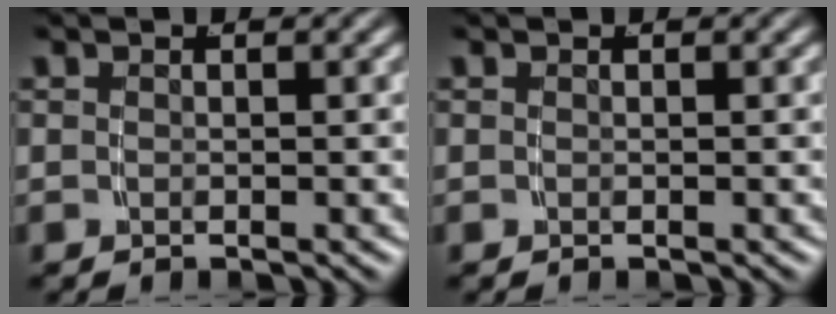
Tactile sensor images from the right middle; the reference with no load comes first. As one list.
[{"total": 0.0}]